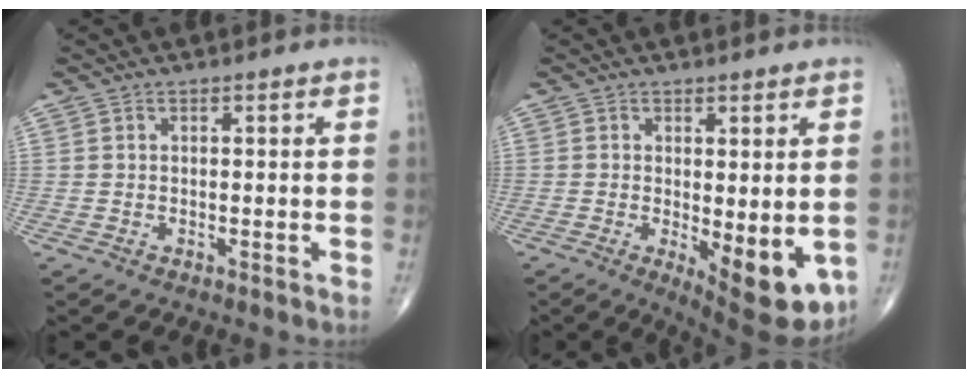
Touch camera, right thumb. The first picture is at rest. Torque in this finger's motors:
{"motor_torque": [-0.24, 0.66, 0.01, -0.24, 0.07]}